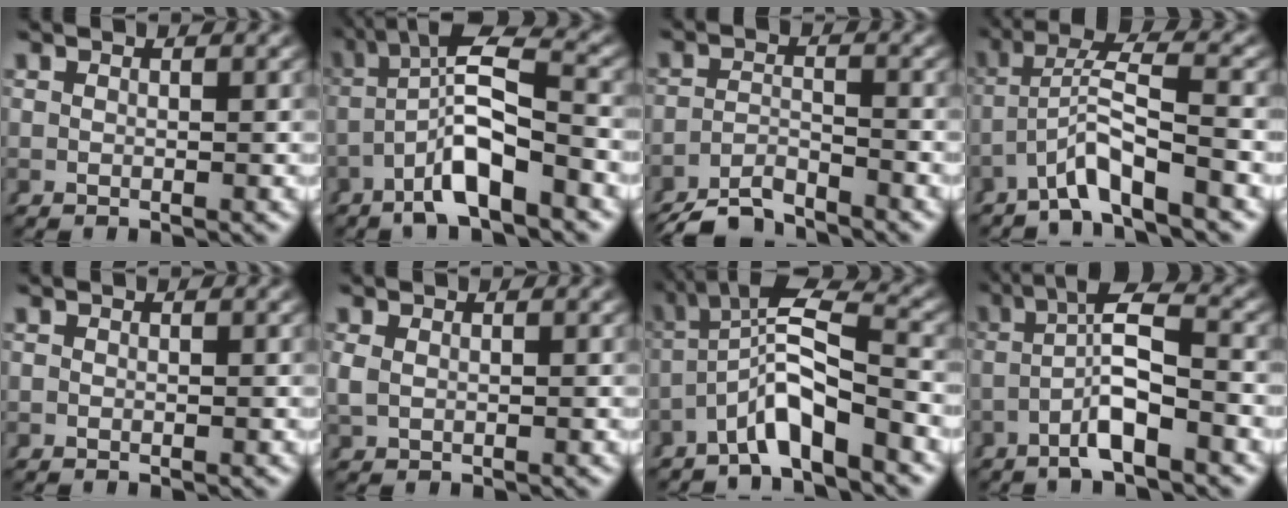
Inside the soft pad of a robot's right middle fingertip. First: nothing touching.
{"total": 7.1, "force": [0.2, 3.3, 6.3], "torque": [-0.108, -0.001, 0.004]}
{"total": 4.7, "force": [-4.4, 0.6, 1.3], "torque": [-0.006, -0.003, -0.075]}
{"total": 5.0, "force": [0.0, 1.9, 4.6], "torque": [-0.090, 0.003, -0.001]}
{"total": 0.0}
{"total": 0.8, "force": [0.2, 0.5, 0.6], "torque": [-0.018, -0.002, 0.013]}
{"total": 6.4, "force": [-0.3, 3.2, 5.5], "torque": [-0.094, -0.003, -0.005]}
{"total": 5.3, "force": [0.1, 1.7, 5.1], "torque": [-0.085, 0.004, 0.000]}